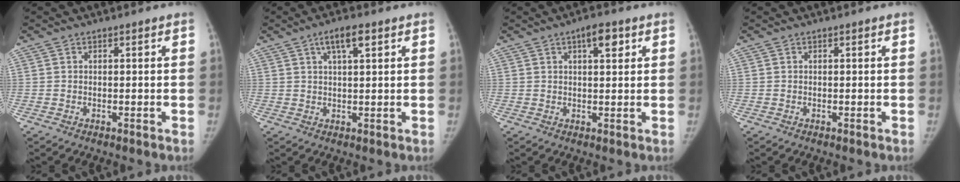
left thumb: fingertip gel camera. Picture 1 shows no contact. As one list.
[{"total": 4.8, "force": [2.4, 1.4, 3.9], "torque": [-0.064, 0.000, 0.042]}, {"total": 4.4, "force": [2.1, 1.7, 3.5], "torque": [-0.040, -0.005, 0.028]}, {"total": 0.0}]